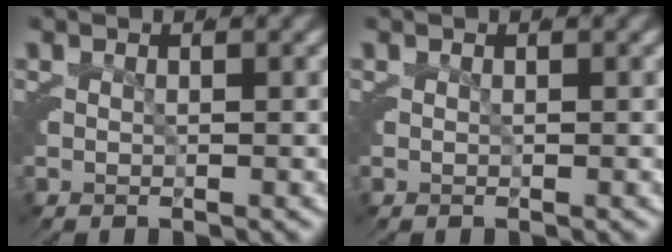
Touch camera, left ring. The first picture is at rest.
{"total": 0.0}